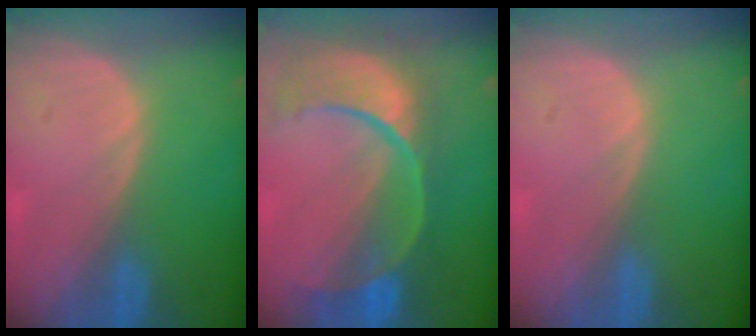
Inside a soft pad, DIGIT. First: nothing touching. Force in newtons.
{"total": 12.4, "press": 9.9, "slide": 7.4}
{"total": 0.0}